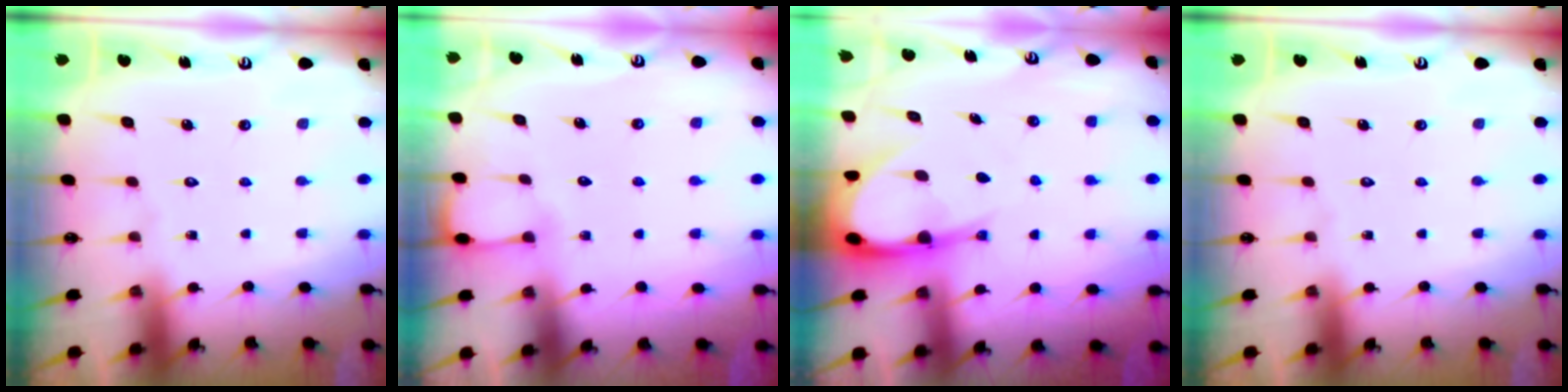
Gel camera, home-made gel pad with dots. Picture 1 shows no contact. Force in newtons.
{"total": 3.6, "press": 3.6, "slide": 0.4}
{"total": 8.8, "press": 8.8, "slide": 0.9}
{"total": 0.0}